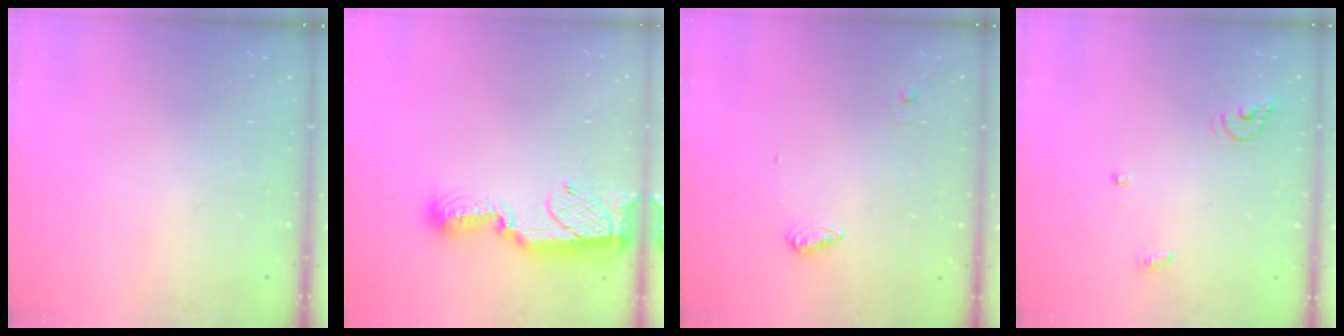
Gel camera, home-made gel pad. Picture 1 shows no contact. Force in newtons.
{"total": 12.8, "press": 11.4, "slide": 5.9}
{"total": 5.9, "press": 5.8, "slide": 1.4}
{"total": 5.7, "press": 5.7, "slide": 0.5}